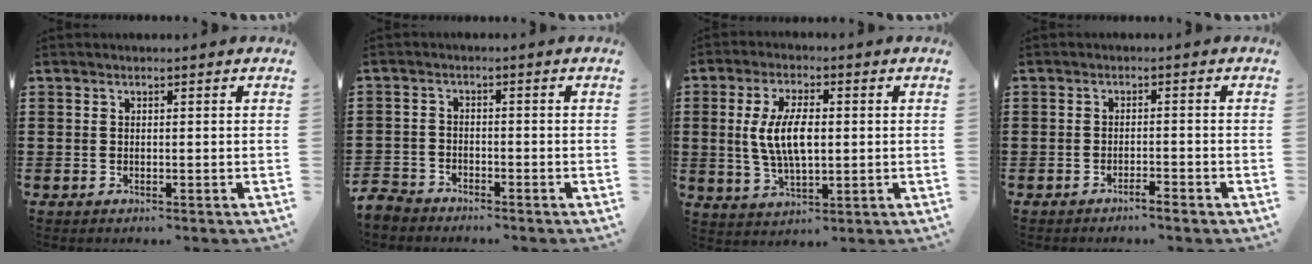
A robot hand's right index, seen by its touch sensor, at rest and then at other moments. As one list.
[{"total": 3.0, "force": [-2.8, 0.9, 0.0], "torque": [-0.020, -0.005, -0.066]}, {"total": 7.9, "force": [0.4, 3.3, 7.1], "torque": [-0.156, 0.004, 0.000]}, {"total": 1.8, "force": [-1.6, -0.1, 0.7], "torque": [-0.013, 0.000, -0.031]}]